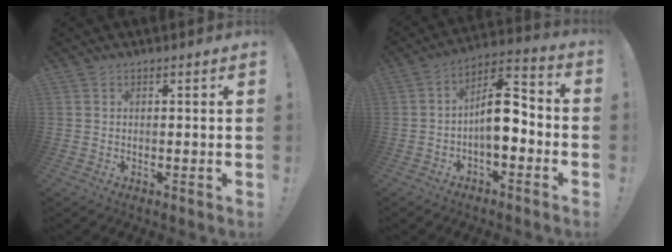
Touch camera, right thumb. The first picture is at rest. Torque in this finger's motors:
{"motor_torque": [1.75, 1.38, 1.32, -0.48, 0.18]}